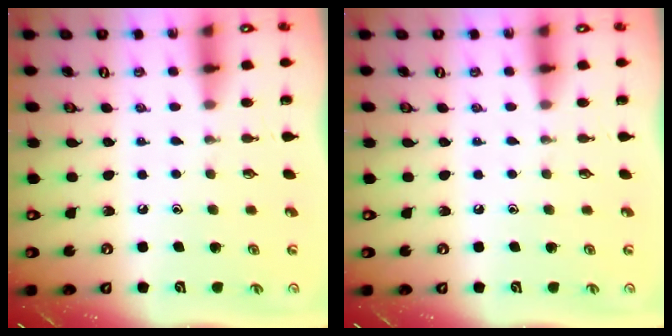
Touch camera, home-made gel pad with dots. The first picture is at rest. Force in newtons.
{"total": 0.0}